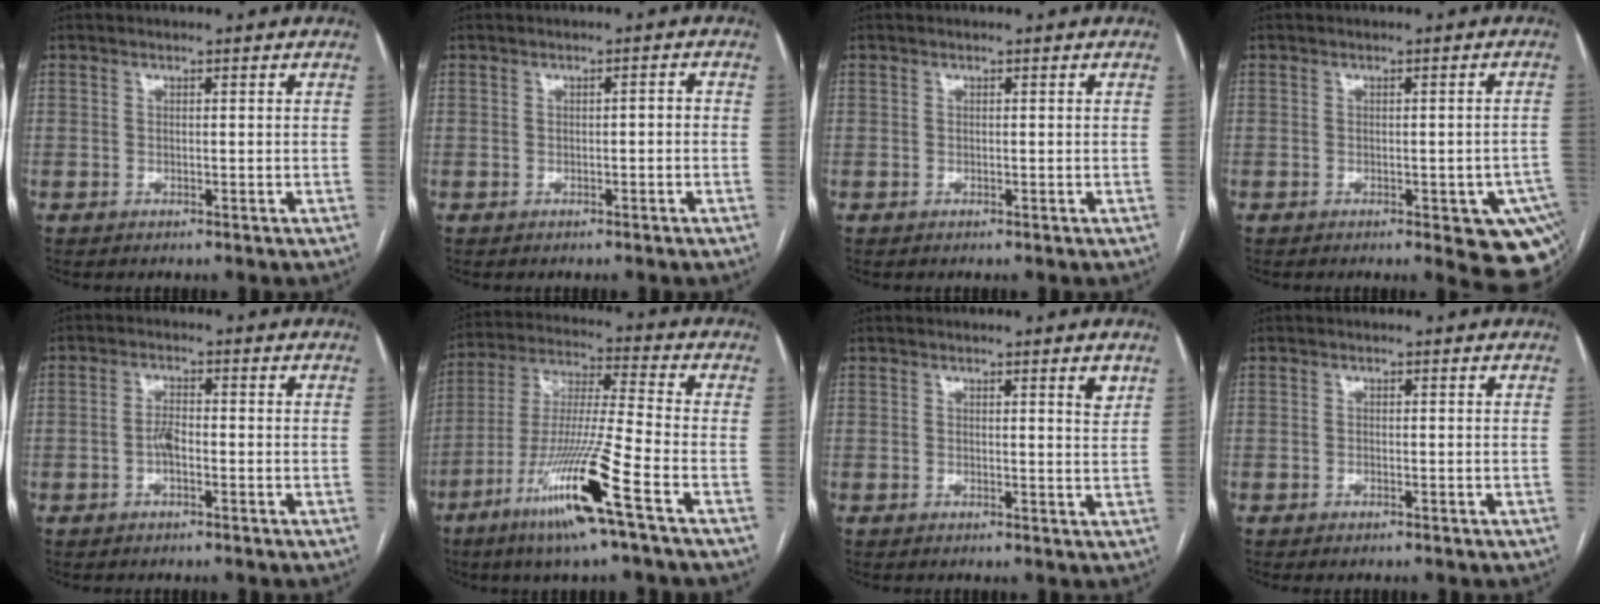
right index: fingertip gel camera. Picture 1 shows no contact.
{"total": 1.1, "force": [-0.3, 0.4, 1.0], "torque": [-0.014, 0.004, -0.004]}
{"total": 0.0}
{"total": 10.2, "force": [-5.3, 3.2, 8.2], "torque": [-0.049, 0.002, -0.058]}
{"total": 2.5, "force": [-0.8, 0.8, 2.2], "torque": [-0.043, 0.003, -0.015]}
{"total": 15.6, "force": [-7.9, -0.8, 13.4], "torque": [-0.273, -0.028, -0.150]}
{"total": 2.2, "force": [1.3, 0.1, 1.7], "torque": [-0.022, -0.007, 0.014]}
{"total": 0.7, "force": [-0.5, 0.1, 0.5], "torque": [-0.012, -0.005, -0.003]}